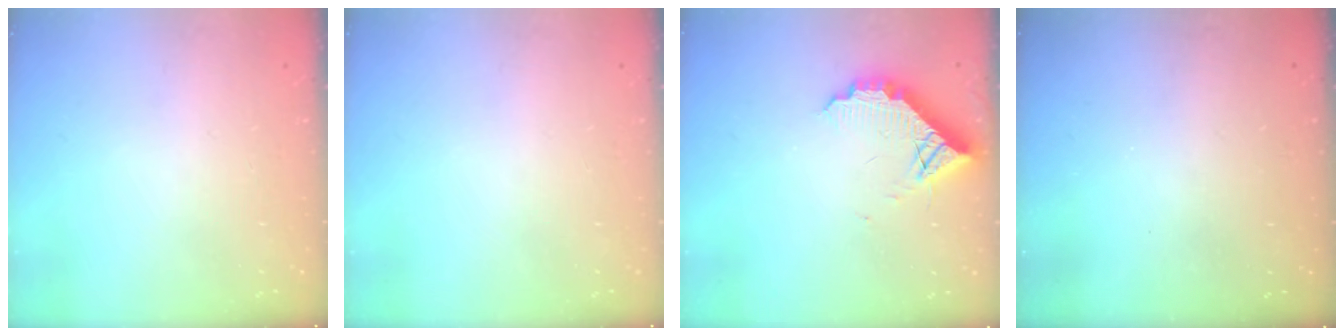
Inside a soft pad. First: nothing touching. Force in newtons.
{"total": 0.0}
{"total": 10.0, "press": 10.0, "slide": 0.8}
{"total": 3.1, "press": 3.1, "slide": 0.1}